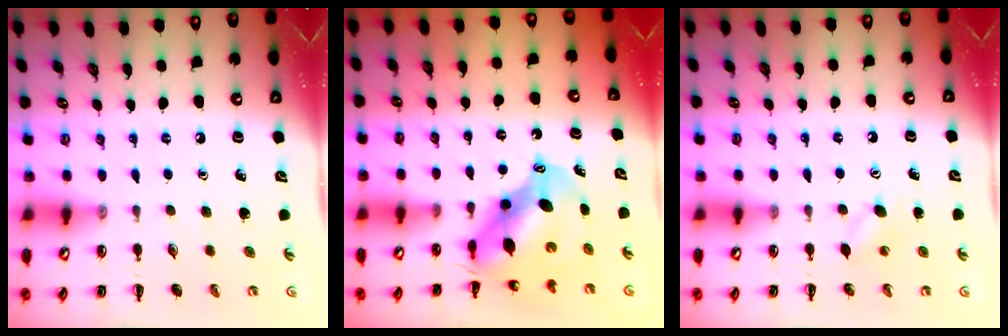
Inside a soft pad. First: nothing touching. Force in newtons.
{"total": 7.5, "press": 7.4, "slide": 1.5}
{"total": 4.9, "press": 4.7, "slide": 1.3}